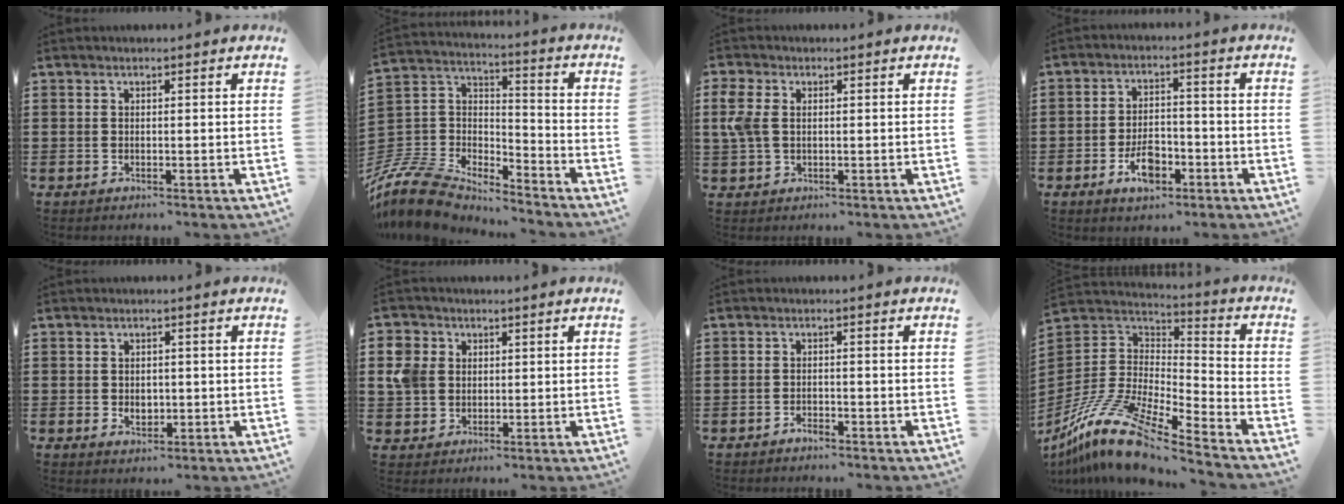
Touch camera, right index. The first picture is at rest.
{"total": 10.1, "force": [-9.1, 3.3, 2.7], "torque": [-0.099, -0.003, -0.190]}
{"total": 4.3, "force": [0.7, 2.7, 3.2], "torque": [-0.098, -0.001, 0.003]}
{"total": 6.0, "force": [-2.9, 3.0, 4.4], "torque": [-0.082, 0.003, -0.057]}
{"total": 2.1, "force": [-0.1, 1.6, 1.3], "torque": [-0.028, 0.008, -0.003]}
{"total": 5.9, "force": [1.1, 5.2, 2.5], "torque": [-0.087, 0.012, 0.016]}
{"total": 1.4, "force": [-1.2, 0.4, 0.5], "torque": [-0.013, -0.002, -0.024]}
{"total": 14.2, "force": [-10.7, 3.3, 8.8], "torque": [-0.202, 0.014, -0.209]}